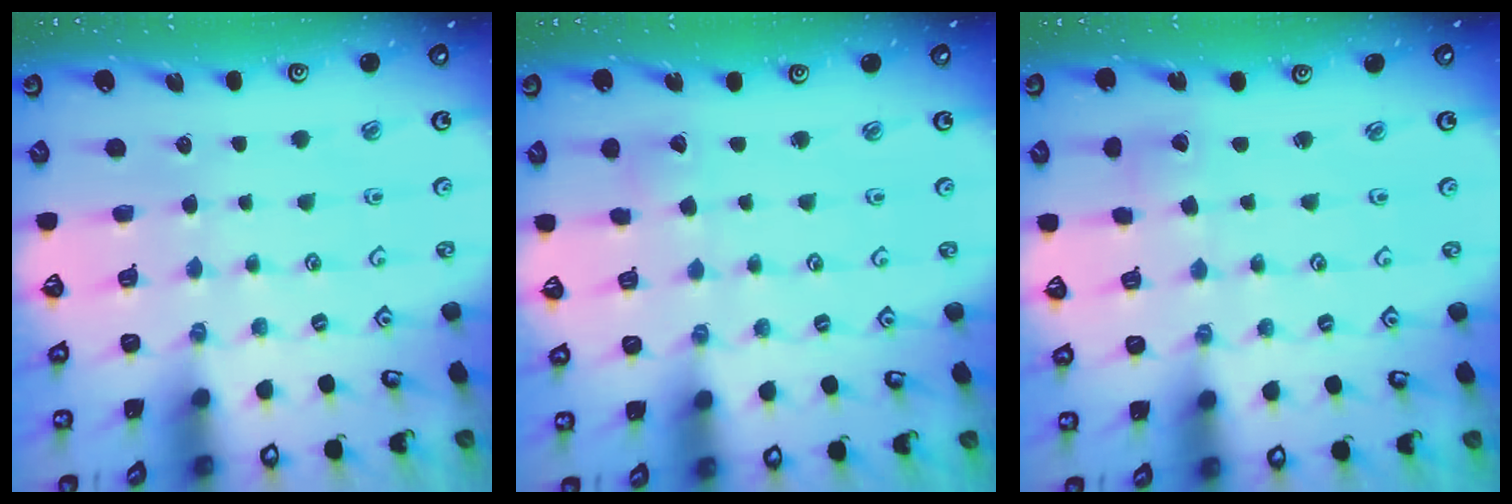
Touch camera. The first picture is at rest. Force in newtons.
{"total": 2.7, "press": 2.7, "slide": 0.3}
{"total": 2.1, "press": 2.1, "slide": 0.2}